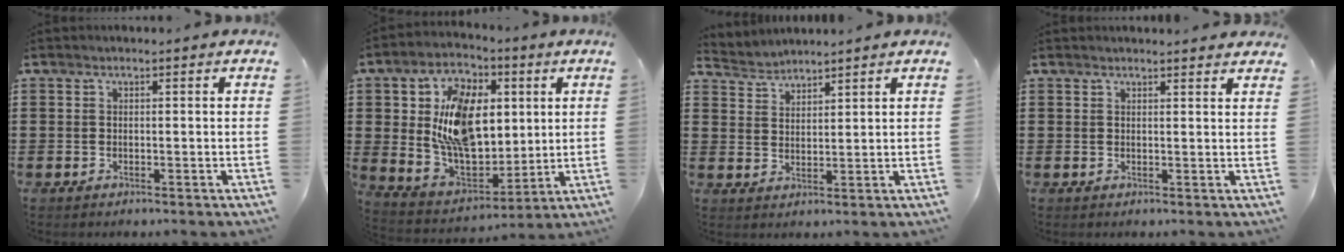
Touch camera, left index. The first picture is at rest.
{"total": 13.1, "force": [2.8, 8.7, 9.4], "torque": [-0.205, 0.004, 0.053]}
{"total": 2.6, "force": [2.5, 0.4, -0.6], "torque": [0.000, -0.006, 0.046]}
{"total": 1.6, "force": [1.6, 0.0, 0.4], "torque": [-0.011, 0.000, 0.031]}